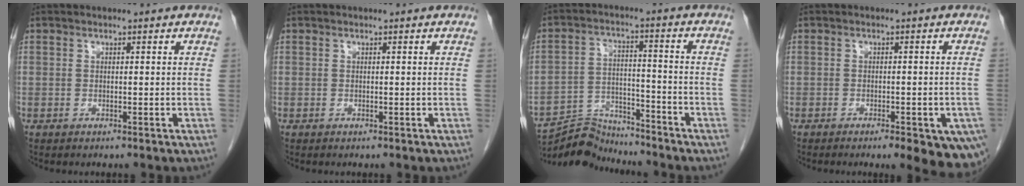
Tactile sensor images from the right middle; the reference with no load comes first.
{"total": 0.0}
{"total": 9.0, "force": [-8.9, 1.3, -0.1], "torque": [-0.002, 0.010, -0.162]}
{"total": 11.2, "force": [-7.0, 3.5, 8.0], "torque": [-0.065, -0.005, -0.082]}